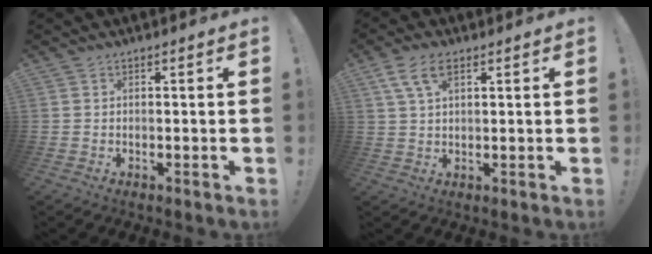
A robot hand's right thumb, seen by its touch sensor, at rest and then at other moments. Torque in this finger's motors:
{"motor_torque": [-0.31, 0.42, 0.59, 0.07, 0.20]}